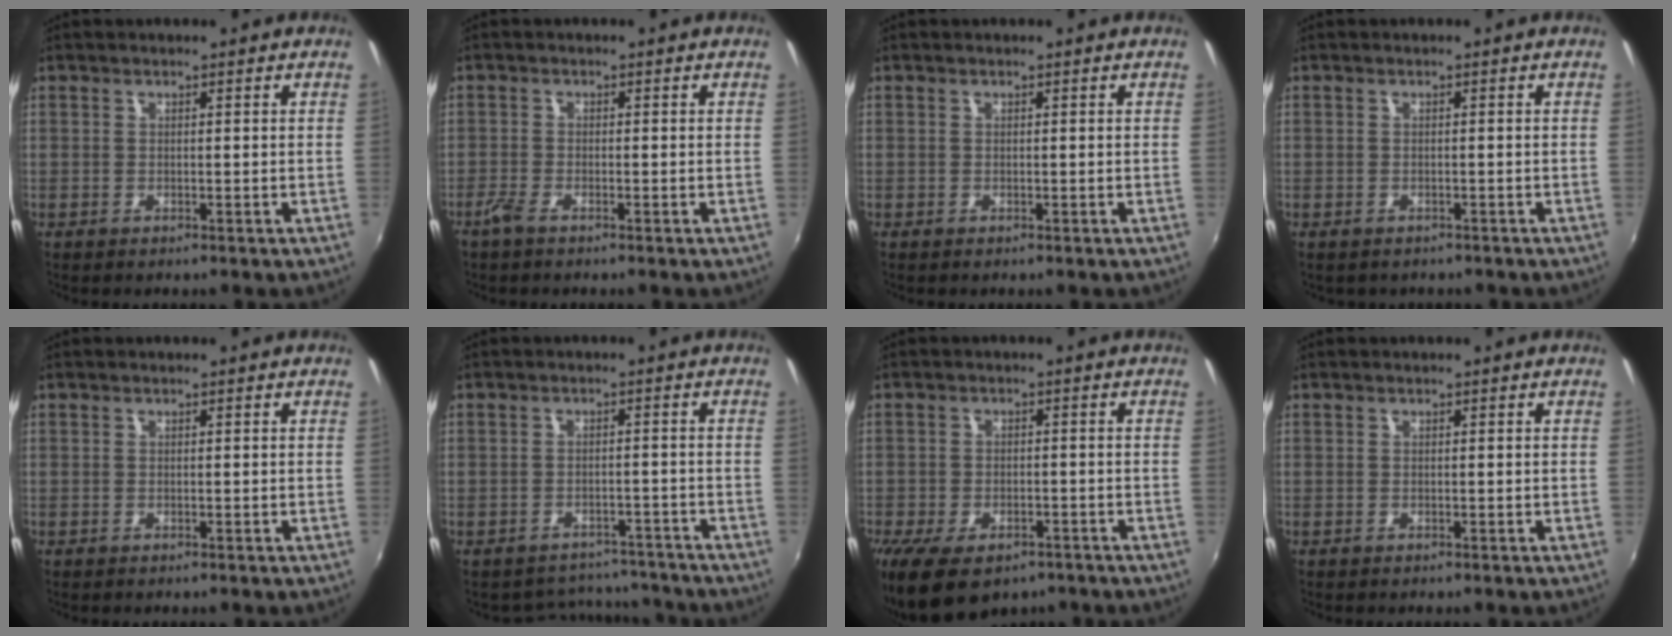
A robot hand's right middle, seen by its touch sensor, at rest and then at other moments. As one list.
[{"total": 2.3, "force": [-1.8, 0.4, 1.3], "torque": [-0.038, -0.005, -0.039]}, {"total": 0.0}, {"total": 1.7, "force": [-1.3, 0.9, 0.5], "torque": [-0.014, -0.007, -0.015]}, {"total": 0.0}, {"total": 7.8, "force": [-7.0, 3.4, 0.4], "torque": [-0.016, 0.023, -0.087]}, {"total": 10.3, "force": [-6.8, 5.2, 5.7], "torque": [-0.127, -0.032, -0.106]}, {"total": 0.0}]